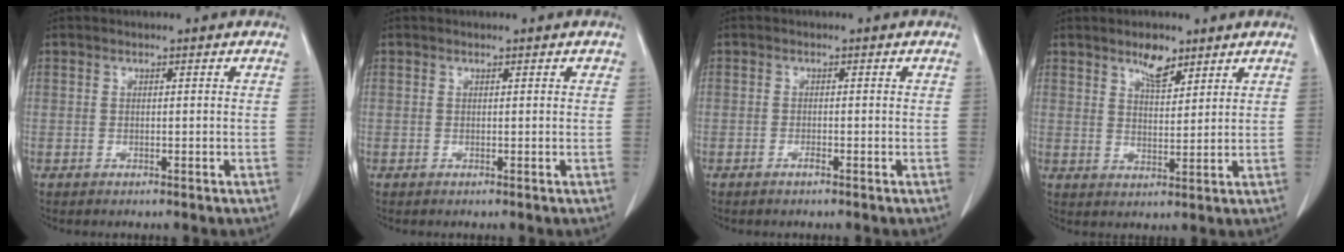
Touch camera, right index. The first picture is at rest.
{"total": 0.0}
{"total": 0.8, "force": [-0.6, 0.1, 0.5], "torque": [-0.010, 0.000, -0.010]}
{"total": 4.5, "force": [3.3, 1.6, 2.6], "torque": [-0.048, 0.000, 0.059]}